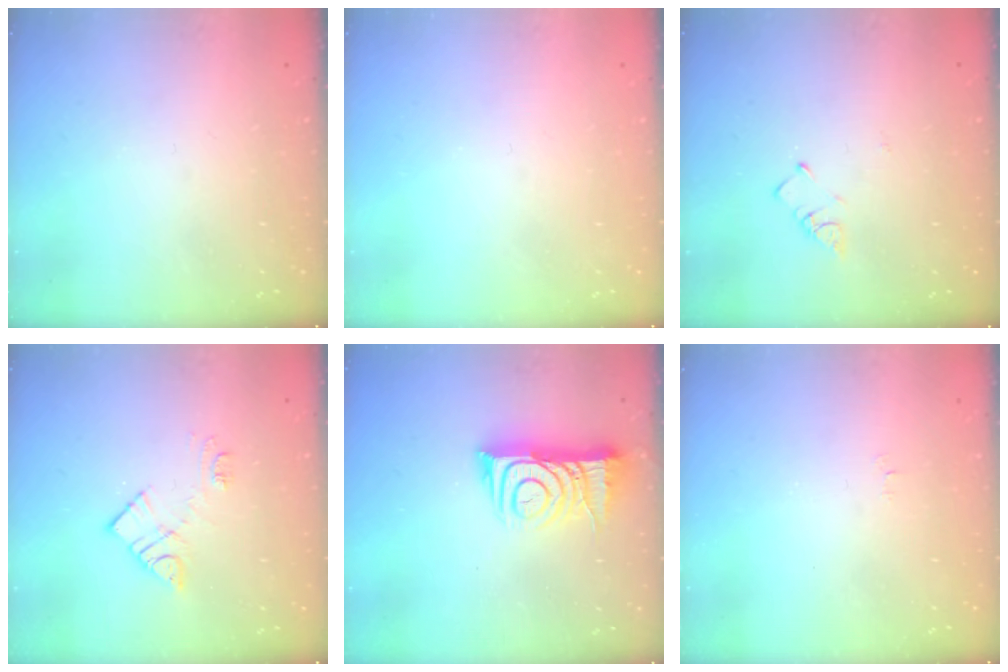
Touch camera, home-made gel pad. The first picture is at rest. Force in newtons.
{"total": 0.0}
{"total": 3.5, "press": 3.5, "slide": 0.4}
{"total": 10.1, "press": 10.1, "slide": 0.6}
{"total": 11.5, "press": 11.4, "slide": 1.1}
{"total": 2.5, "press": 2.5, "slide": 0.3}